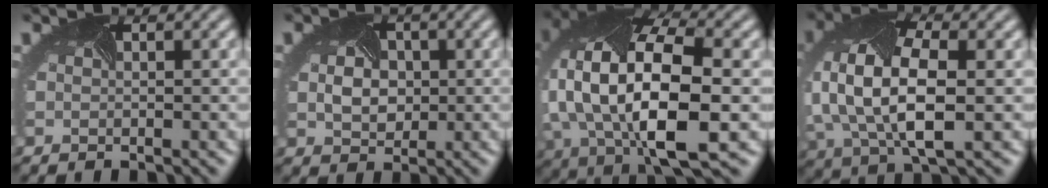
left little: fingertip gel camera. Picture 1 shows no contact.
{"total": 3.9, "force": [0.2, 3.1, 2.4], "torque": [-0.044, 0.002, 0.001]}
{"total": 15.4, "force": [-0.4, 7.9, 13.2], "torque": [-0.246, -0.013, 0.000]}
{"total": 10.1, "force": [0.2, 5.6, 8.4], "torque": [-0.191, -0.005, 0.006]}